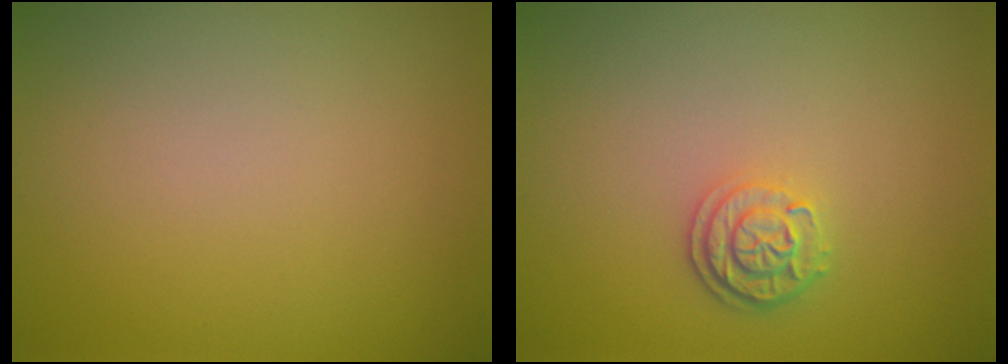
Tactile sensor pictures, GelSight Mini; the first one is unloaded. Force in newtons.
{"total": 2.4, "press": 2.1, "slide": 1.3}